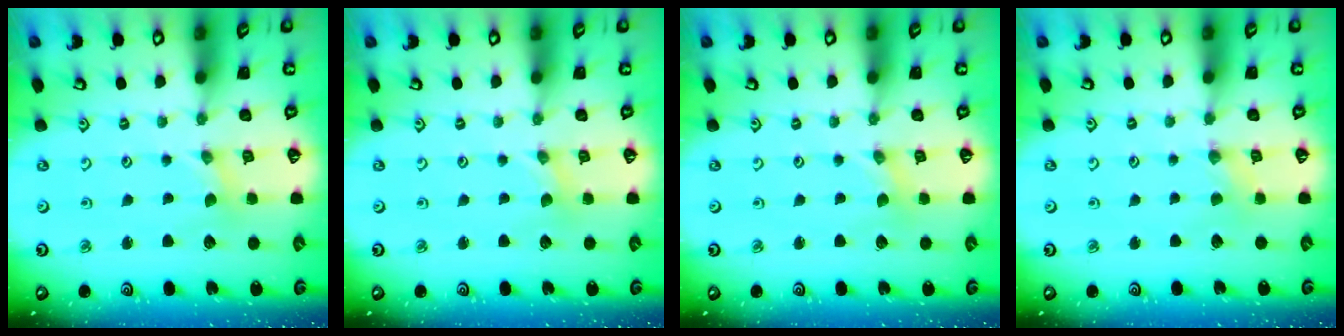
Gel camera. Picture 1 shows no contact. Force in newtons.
{"total": 0.0}
{"total": 0.0}
{"total": 1.9, "press": 1.9, "slide": 0.3}